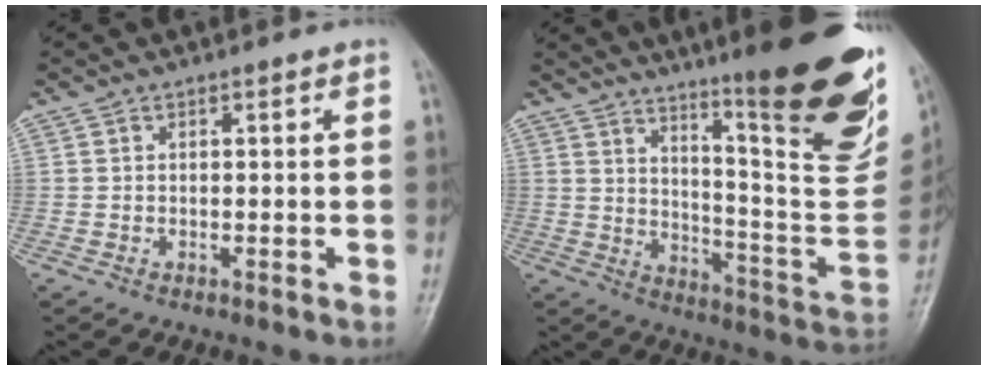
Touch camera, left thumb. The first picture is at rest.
{"total": 28.3, "force": [16.2, 5.3, 22.6], "torque": [-0.265, -0.084, 0.238]}